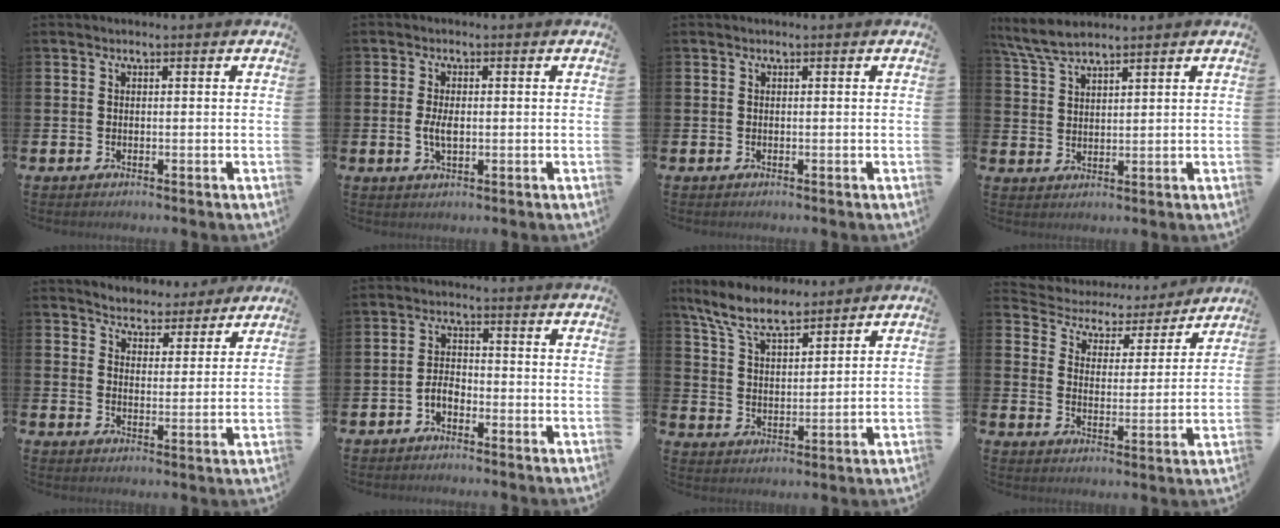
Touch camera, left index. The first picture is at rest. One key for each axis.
{"total": 2.6, "fx": -0.4, "fy": 1.2, "fz": 2.3, "tx": -0.035, "ty": 0.000, "tz": -0.011}
{"total": 0.0}
{"total": 5.2, "fx": 4.8, "fy": 0.8, "fz": 2.0, "tx": -0.054, "ty": -0.013, "tz": 0.089}
{"total": 4.6, "fx": 4.4, "fy": 1.0, "fz": -0.6, "tx": -0.007, "ty": -0.035, "tz": 0.077}
{"total": 2.5, "fx": -2.0, "fy": 1.1, "fz": 1.1, "tx": -0.029, "ty": 0.011, "tz": -0.039}
{"total": 7.9, "fx": 6.9, "fy": 2.2, "fz": 3.2, "tx": -0.093, "ty": -0.022, "tz": 0.128}
{"total": 4.6, "fx": 4.1, "fy": 2.1, "fz": 0.2, "tx": -0.027, "ty": -0.037, "tz": 0.062}